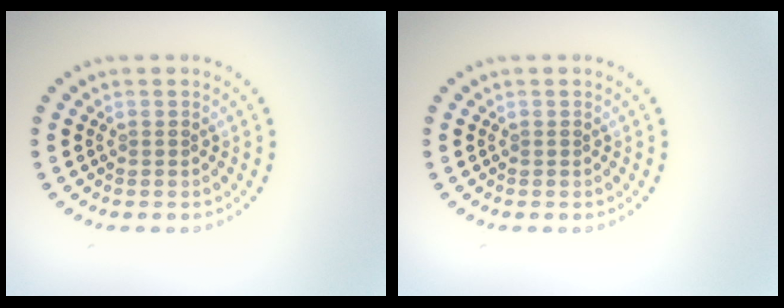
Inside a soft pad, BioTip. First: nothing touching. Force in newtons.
{"total": 0.0}